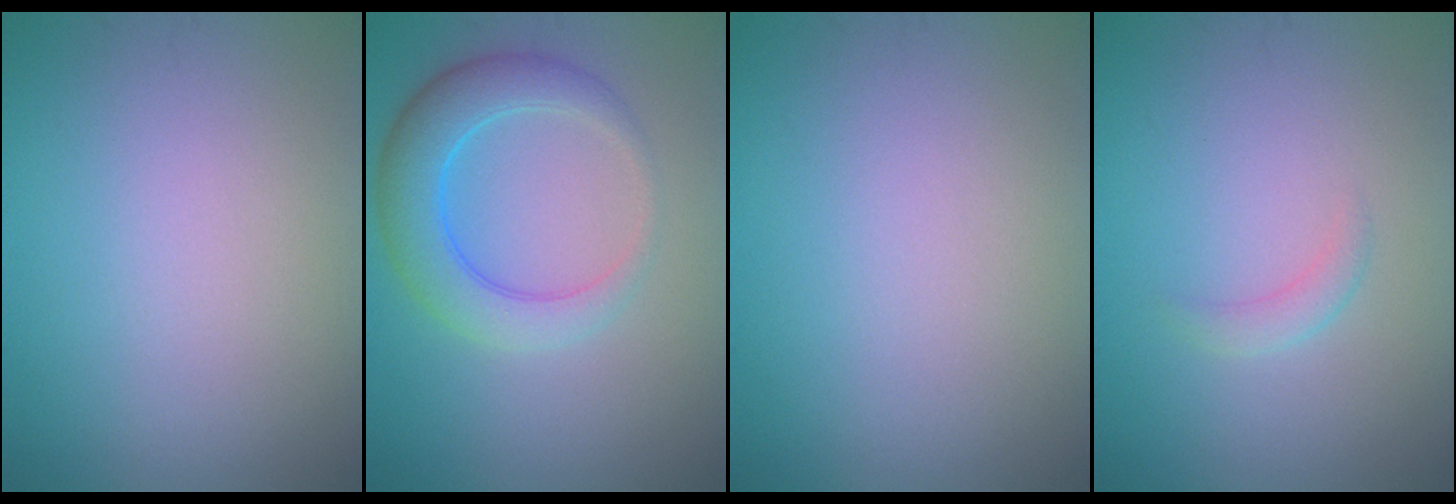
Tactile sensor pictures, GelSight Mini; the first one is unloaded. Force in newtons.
{"total": 5.0, "press": 5.0, "slide": 0.3}
{"total": 0.0}
{"total": 1.2, "press": 1.2, "slide": 0.1}